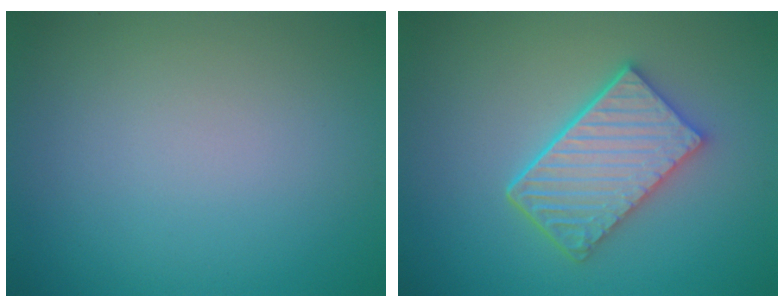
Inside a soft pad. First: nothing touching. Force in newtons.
{"total": 5.5, "press": 4.3, "slide": 3.4}